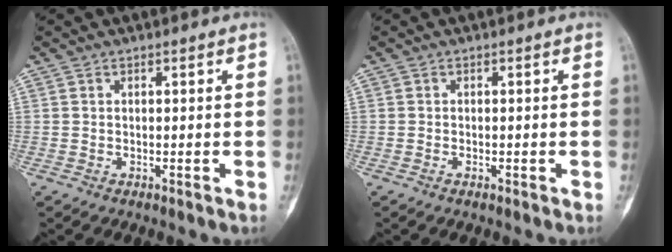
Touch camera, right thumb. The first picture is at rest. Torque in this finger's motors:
{"motor_torque": [-0.37, -0.11, -0.14, 0.02, -0.06]}